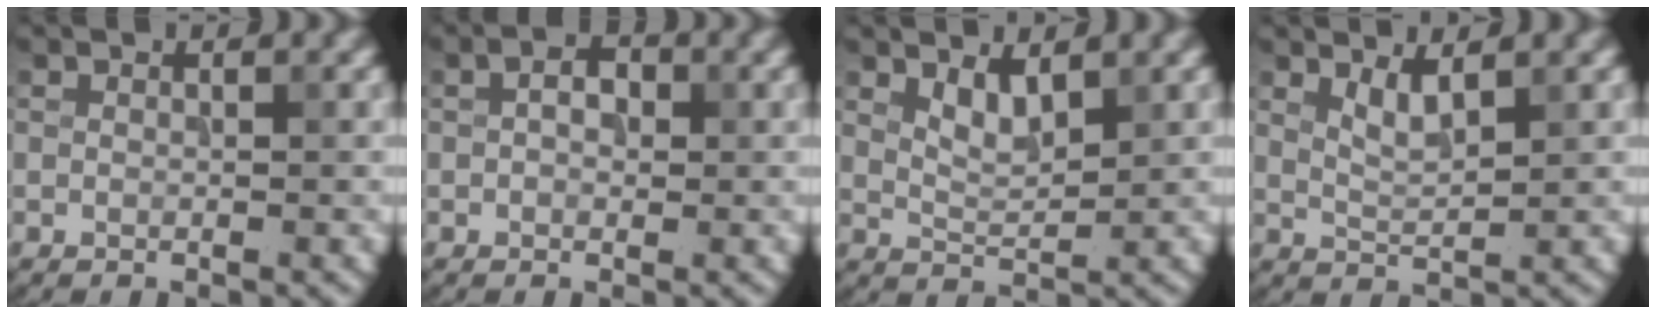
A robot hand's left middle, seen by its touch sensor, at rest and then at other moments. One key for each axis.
{"total": 2.3, "fx": 0.4, "fy": 1.6, "fz": 1.7, "tx": -0.022, "ty": 0.003, "tz": -0.005}
{"total": 2.3, "fx": 1.4, "fy": 0.8, "fz": 1.6, "tx": -0.032, "ty": -0.006, "tz": 0.031}
{"total": 1.9, "fx": 1.3, "fy": 0.5, "fz": 1.3, "tx": -0.028, "ty": -0.007, "tz": 0.029}